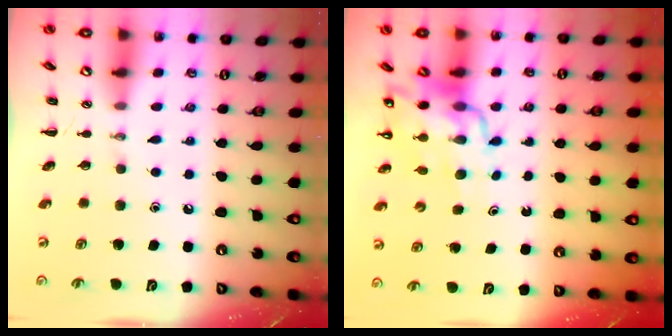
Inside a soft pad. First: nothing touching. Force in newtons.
{"total": 13.7, "press": 13.1, "slide": 4.1}